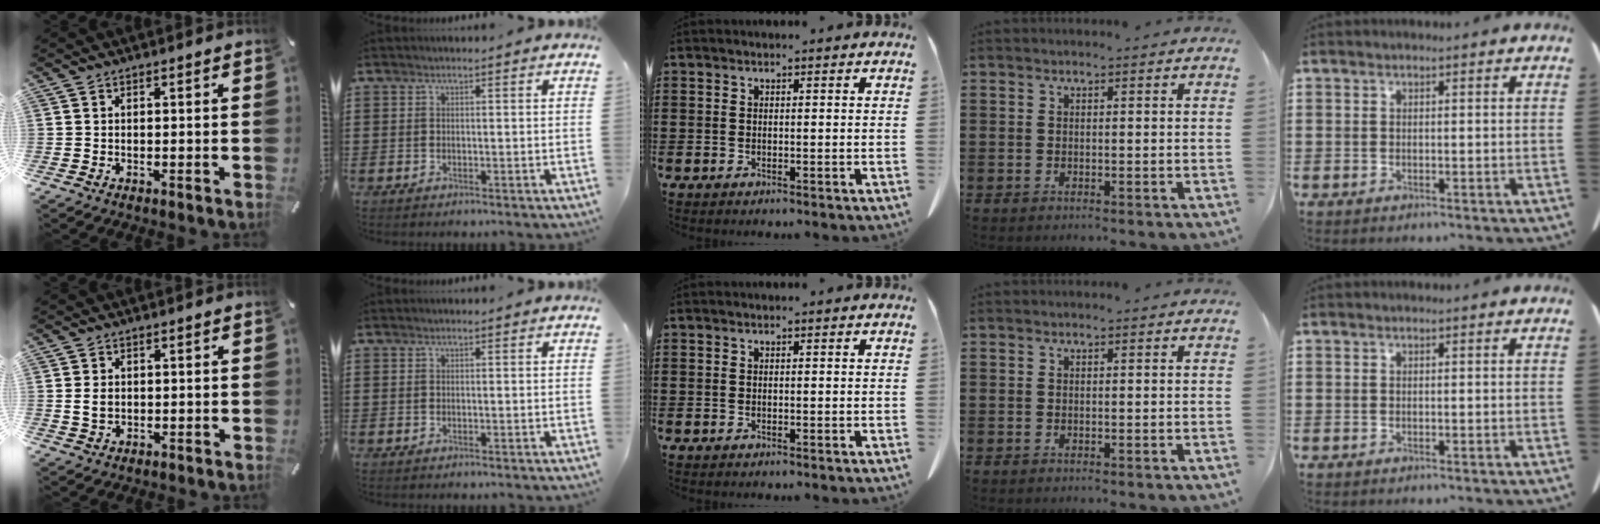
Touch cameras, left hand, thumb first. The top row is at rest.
{"thumb": {"total": 2.9, "force": [0.2, 2.2, 1.8], "torque": [-0.028, 0.002, 0.002]}}